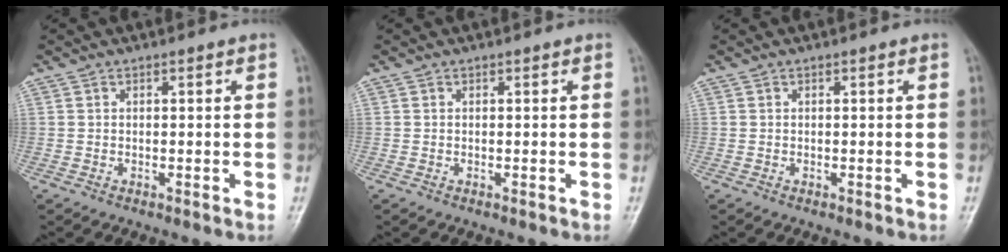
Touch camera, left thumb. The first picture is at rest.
{"total": 0.0}
{"total": 0.0}